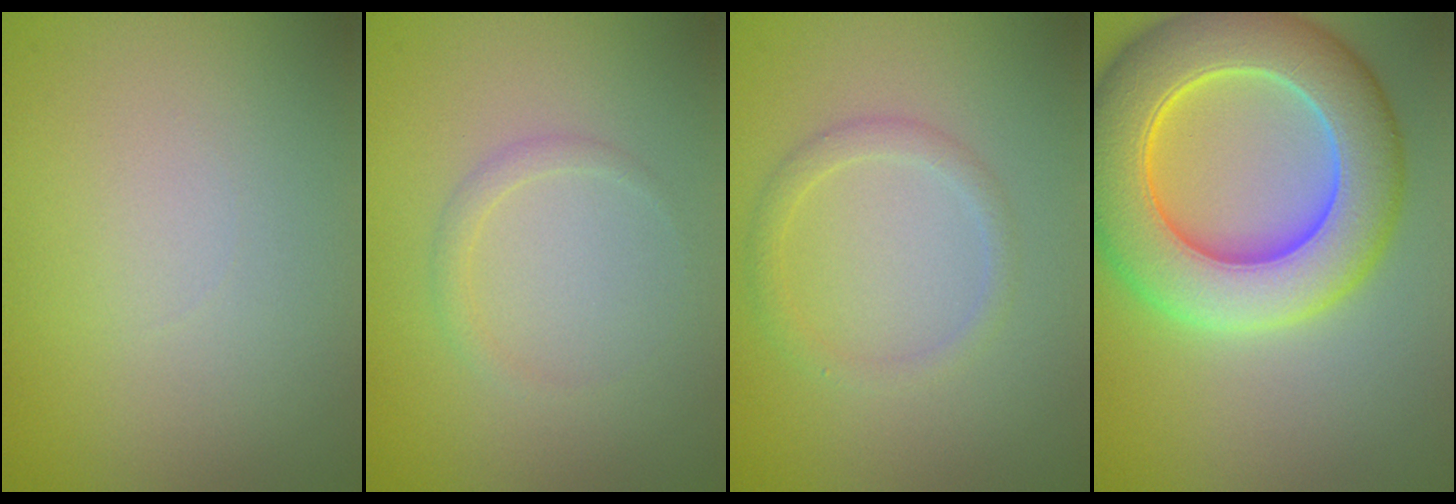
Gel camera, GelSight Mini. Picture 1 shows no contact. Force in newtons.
{"total": 1.0, "press": 1.0, "slide": 0.0}
{"total": 1.6, "press": 1.6, "slide": 0.0}
{"total": 10.8, "press": 10.8, "slide": 0.4}